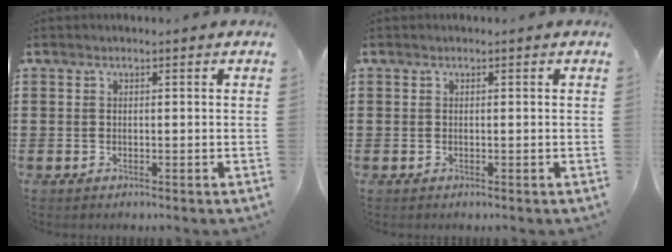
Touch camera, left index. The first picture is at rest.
{"total": 0.0}